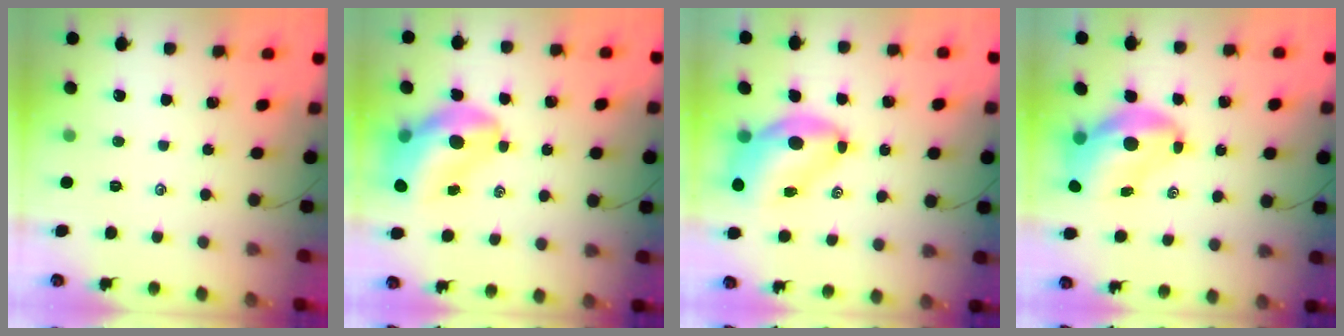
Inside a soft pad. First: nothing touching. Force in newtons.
{"total": 15.7, "press": 15.0, "slide": 4.5}
{"total": 10.1, "press": 9.7, "slide": 2.8}
{"total": 10.4, "press": 10.0, "slide": 3.0}